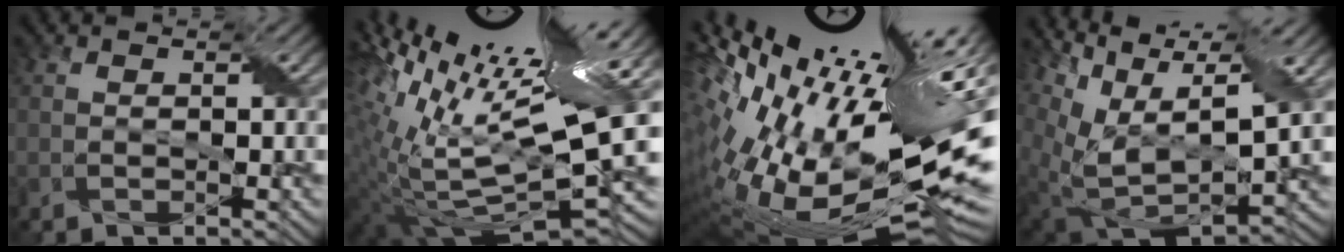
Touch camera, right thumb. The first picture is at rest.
{"total": 18.6, "force": [7.5, 6.0, 15.9], "torque": [-0.284, 0.023, 0.154]}
{"total": 20.4, "force": [3.8, 9.6, 17.5], "torque": [-0.317, 0.009, 0.094]}
{"total": 12.8, "force": [6.2, 6.6, 9.0], "torque": [-0.217, 0.017, 0.126]}